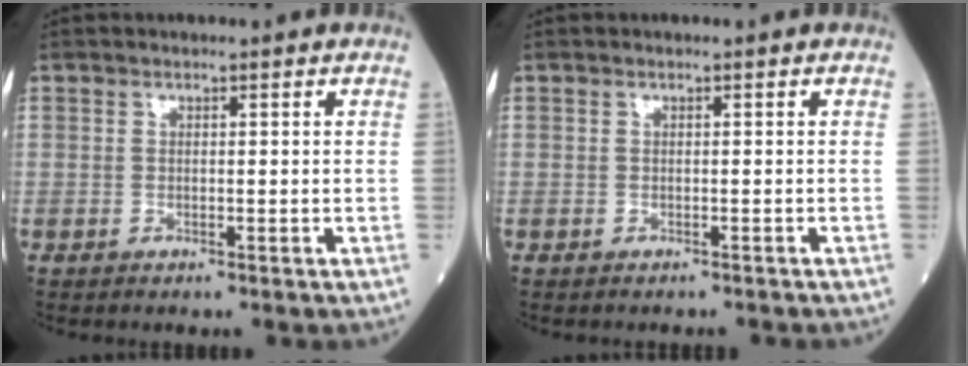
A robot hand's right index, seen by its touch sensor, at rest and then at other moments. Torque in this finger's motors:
{"motor_torque": [0.13, -0.06, -0.06, -0.01]}